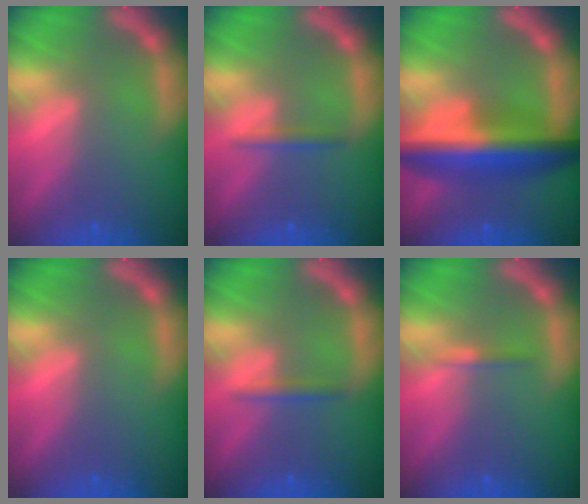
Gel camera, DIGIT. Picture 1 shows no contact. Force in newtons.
{"total": 1.4}
{"total": 9.5}
{"total": 0.0}
{"total": 1.4}
{"total": 0.9}